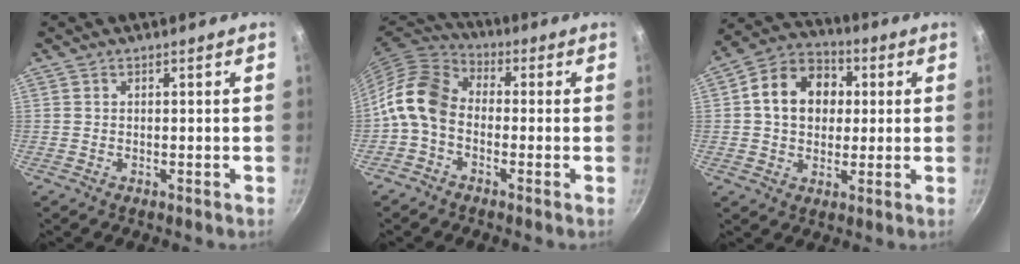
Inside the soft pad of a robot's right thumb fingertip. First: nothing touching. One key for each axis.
{"total": 9.8, "fx": -2.2, "fy": 7.0, "fz": 6.5, "tx": -0.112, "ty": 0.037, "tz": -0.068}
{"total": 13.1, "fx": 2.0, "fy": 10.3, "fz": 7.8, "tx": -0.102, "ty": 0.022, "tz": 0.016}